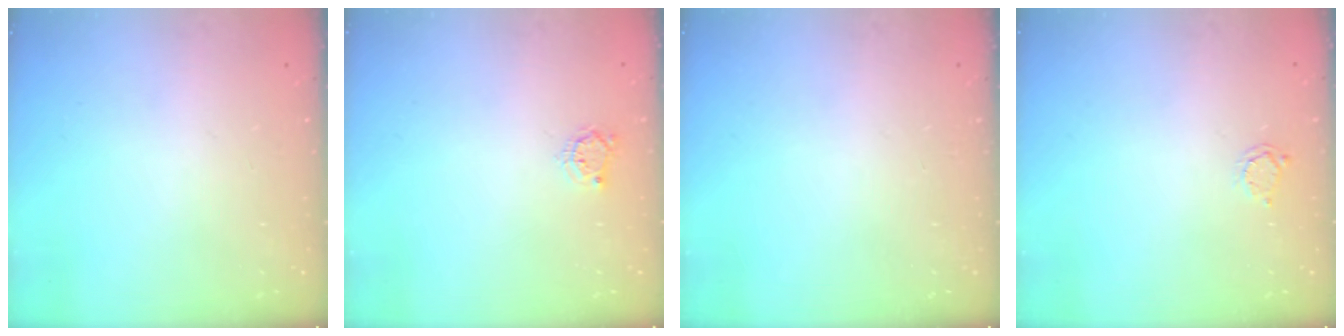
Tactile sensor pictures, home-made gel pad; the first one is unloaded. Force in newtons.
{"total": 3.4, "press": 3.4, "slide": 0.4}
{"total": 0.0}
{"total": 2.5, "press": 2.5, "slide": 0.4}